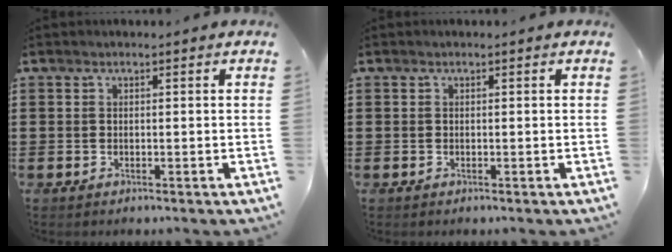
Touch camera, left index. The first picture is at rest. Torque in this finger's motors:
{"motor_torque": [-0.01, -0.01, 0.01, 0.00]}